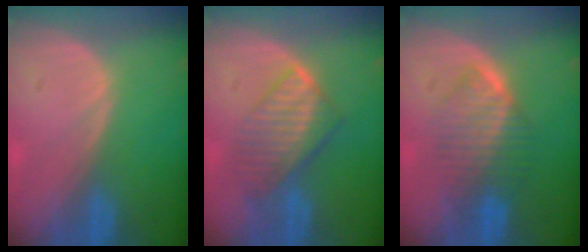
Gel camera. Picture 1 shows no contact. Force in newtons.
{"total": 7.2, "press": 6.6, "slide": 2.9}
{"total": 6.5, "press": 6.4, "slide": 1.0}